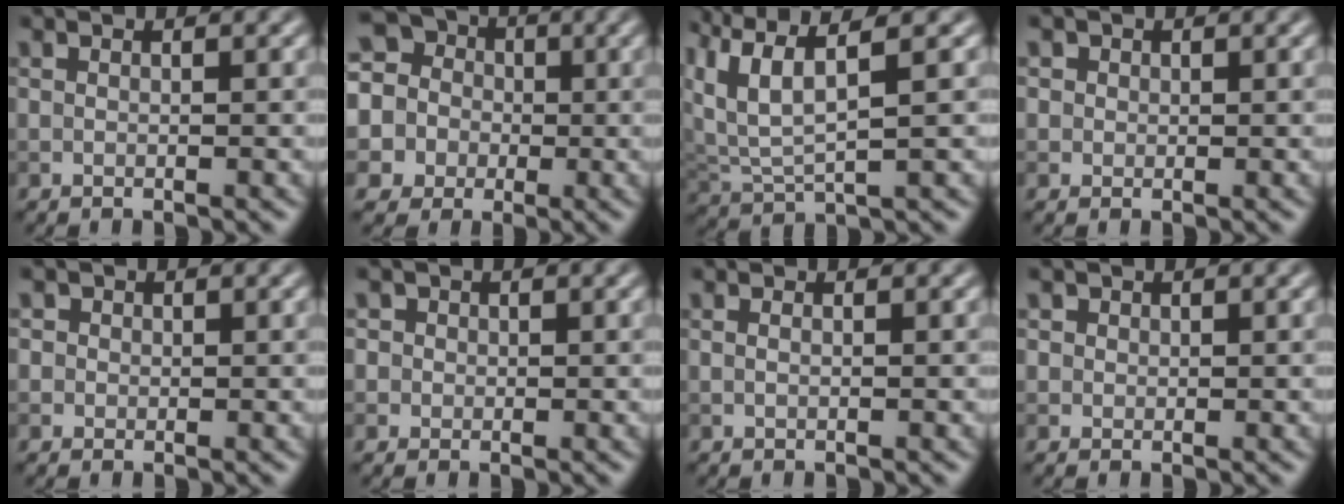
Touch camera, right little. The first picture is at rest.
{"total": 11.9, "force": [2.9, 10.6, 4.6], "torque": [-0.131, 0.049, 0.010]}
{"total": 6.1, "force": [3.2, 2.1, 4.8], "torque": [-0.113, 0.006, 0.068]}
{"total": 1.9, "force": [0.9, 1.6, 0.6], "torque": [-0.005, 0.003, 0.011]}
{"total": 2.4, "force": [1.0, 2.1, 0.8], "torque": [0.003, 0.012, 0.000]}
{"total": 2.8, "force": [1.0, 2.4, 0.9], "torque": [0.003, 0.012, 0.001]}
{"total": 0.5, "force": [0.1, 0.3, 0.4], "torque": [-0.010, -0.004, 0.001]}
{"total": 1.6, "force": [0.7, 1.3, 0.5], "torque": [-0.005, 0.002, 0.010]}